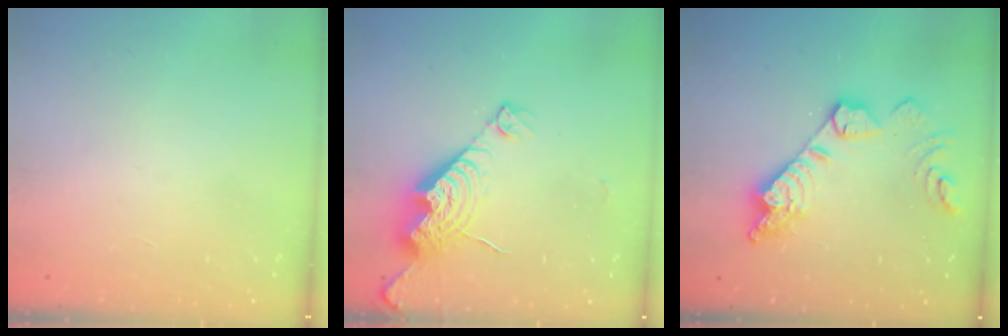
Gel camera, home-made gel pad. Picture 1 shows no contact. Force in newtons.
{"total": 13.6, "press": 13.6, "slide": 1.3}
{"total": 15.8, "press": 15.7, "slide": 1.4}